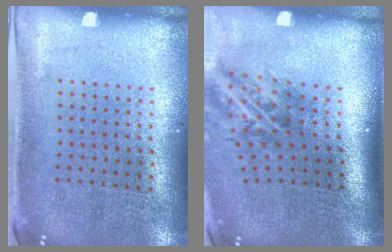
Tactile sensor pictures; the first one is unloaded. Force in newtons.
{"total": 1.9, "press": 1.3, "slide": 1.5}